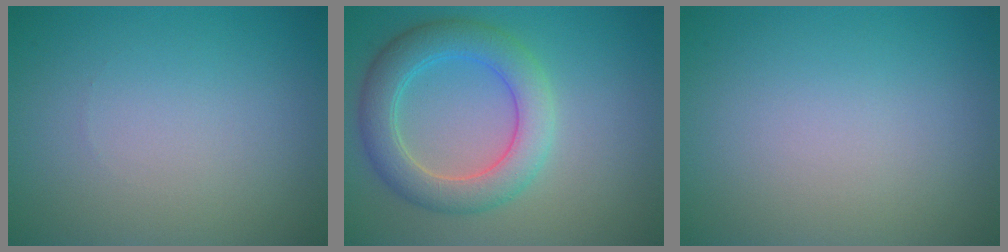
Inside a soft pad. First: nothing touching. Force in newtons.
{"total": 5.2, "press": 5.2, "slide": 0.1}
{"total": 0.0}